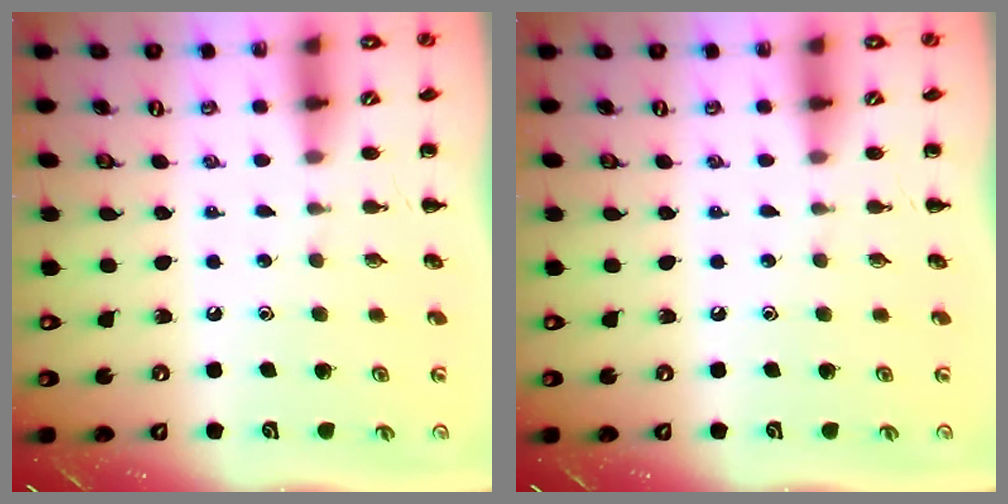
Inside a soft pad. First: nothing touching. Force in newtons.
{"total": 0.0}